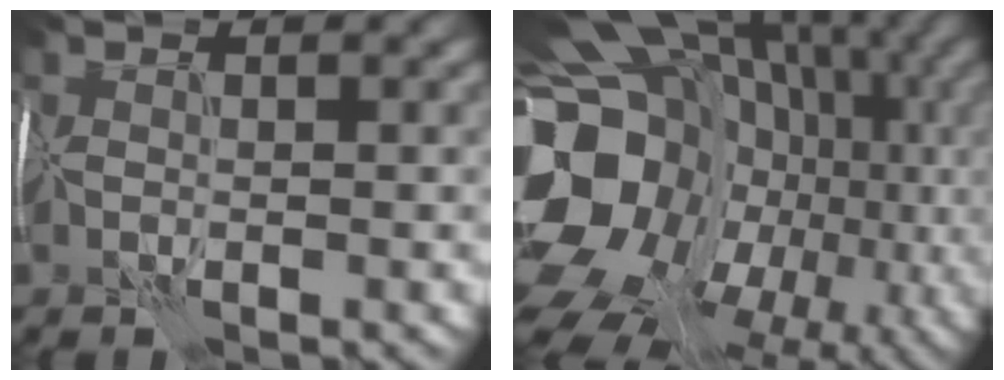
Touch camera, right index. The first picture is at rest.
{"total": 21.1, "force": [-3.3, 17.1, 11.9], "torque": [-0.216, -0.017, -0.059]}